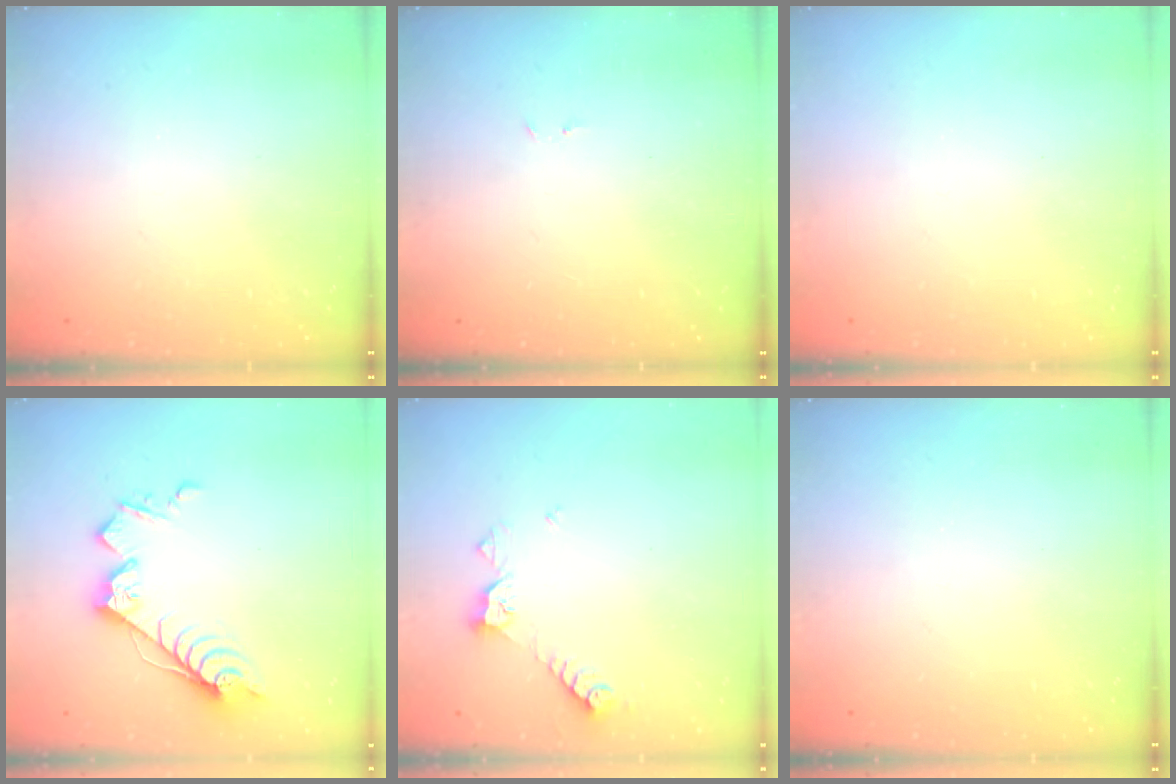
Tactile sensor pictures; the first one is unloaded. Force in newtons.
{"total": 3.0, "press": 2.9, "slide": 0.4}
{"total": 0.0}
{"total": 13.9, "press": 13.9, "slide": 0.5}
{"total": 6.0, "press": 6.0, "slide": 0.6}
{"total": 0.0}